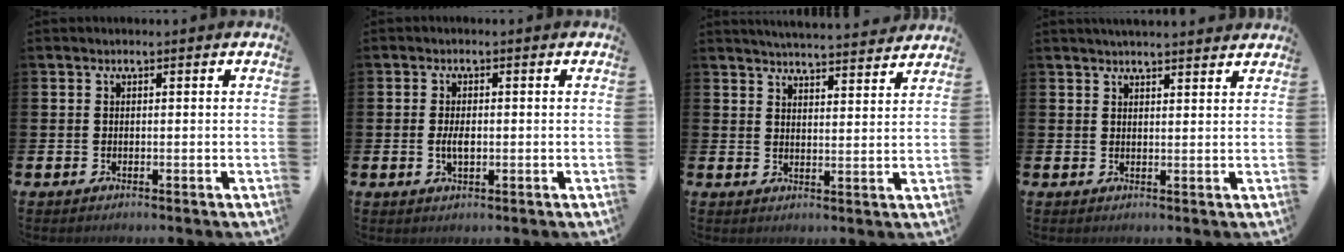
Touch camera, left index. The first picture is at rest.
{"total": 2.4, "force": [-0.1, 1.2, 2.1], "torque": [-0.025, -0.004, -0.006]}
{"total": 5.0, "force": [5.0, -0.2, 0.4], "torque": [-0.012, -0.036, 0.088]}
{"total": 3.0, "force": [2.9, 0.0, 0.4], "torque": [-0.007, -0.014, 0.052]}